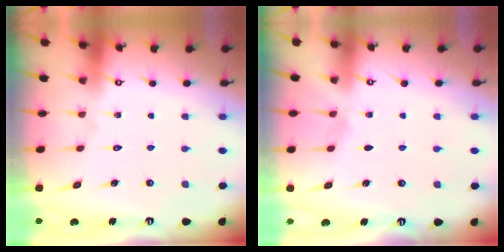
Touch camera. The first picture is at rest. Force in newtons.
{"total": 4.3, "press": 3.5, "slide": 2.6}